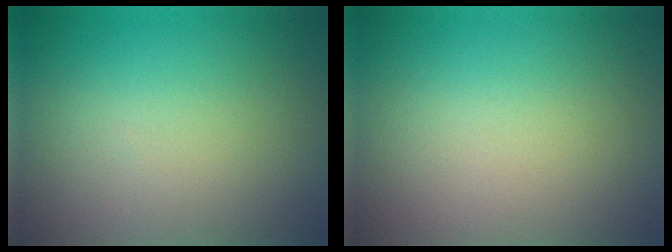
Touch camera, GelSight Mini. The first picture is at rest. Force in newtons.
{"total": 0.0}